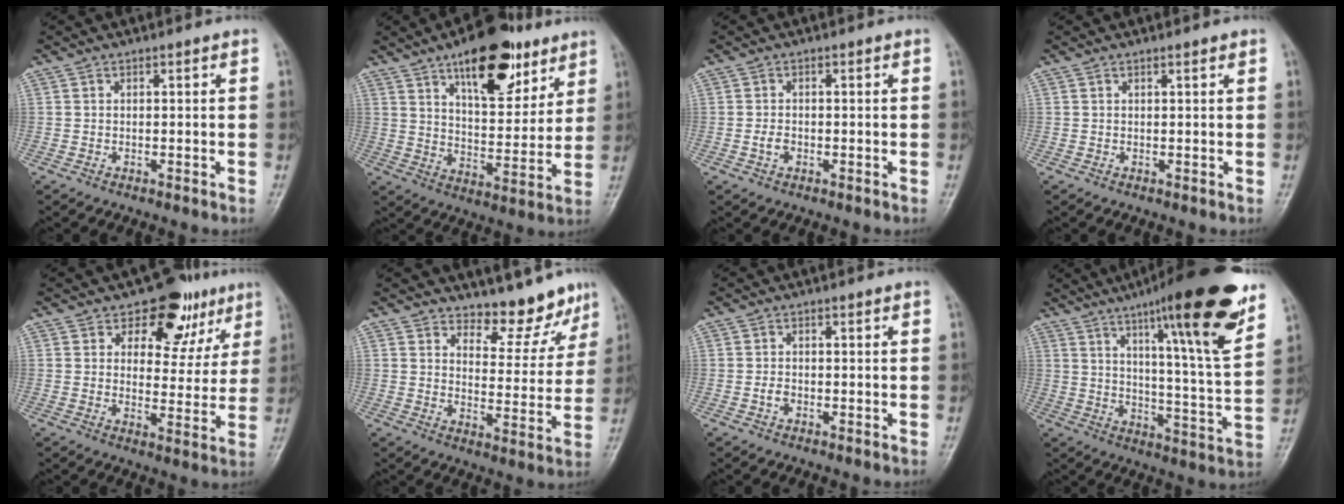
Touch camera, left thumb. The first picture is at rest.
{"total": 18.5, "force": [10.9, 8.1, 12.6], "torque": [-0.135, -0.048, 0.169]}
{"total": 1.9, "force": [-0.6, 1.3, 1.2], "torque": [-0.019, 0.005, -0.012]}
{"total": 0.7, "force": [0.5, 0.1, 0.4], "torque": [-0.008, -0.002, 0.008]}
{"total": 12.4, "force": [7.1, 7.9, 6.4], "torque": [-0.023, -0.027, 0.096]}
{"total": 9.0, "force": [7.9, 3.5, 2.4], "torque": [0.006, -0.071, 0.112]}
{"total": 1.5, "force": [-0.5, 1.1, 0.9], "torque": [-0.013, 0.004, -0.011]}
{"total": 22.7, "force": [13.5, 2.6, 18.1], "torque": [-0.242, -0.055, 0.200]}